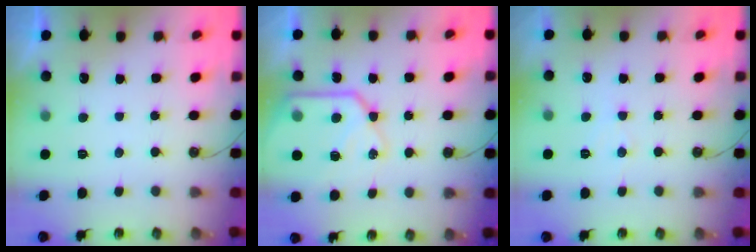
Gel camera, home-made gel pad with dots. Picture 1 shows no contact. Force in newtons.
{"total": 16.0, "press": 15.9, "slide": 1.8}
{"total": 5.8, "press": 5.8, "slide": 0.6}